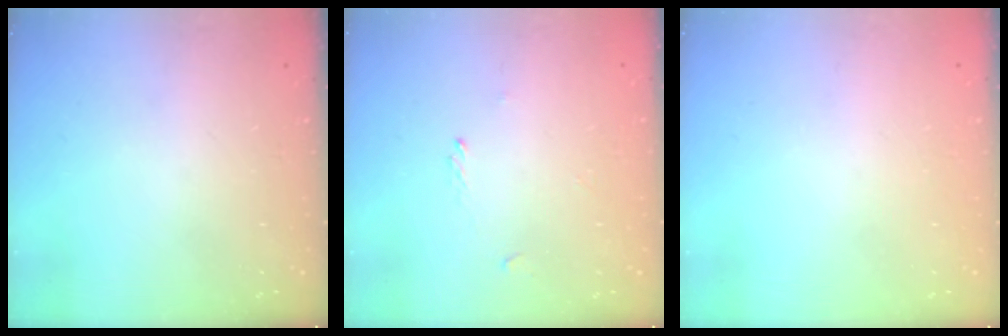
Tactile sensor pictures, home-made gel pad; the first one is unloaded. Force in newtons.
{"total": 0.0}
{"total": 1.9, "press": 1.9, "slide": 0.1}